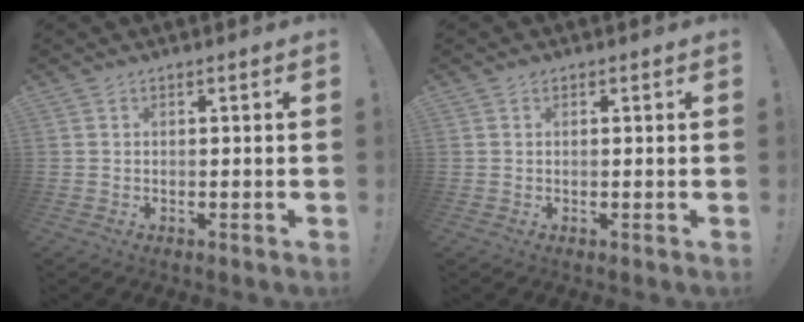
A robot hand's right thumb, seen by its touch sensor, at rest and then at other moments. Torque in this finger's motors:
{"motor_torque": [-0.20, 0.33, -0.05, 0.18, 0.00]}